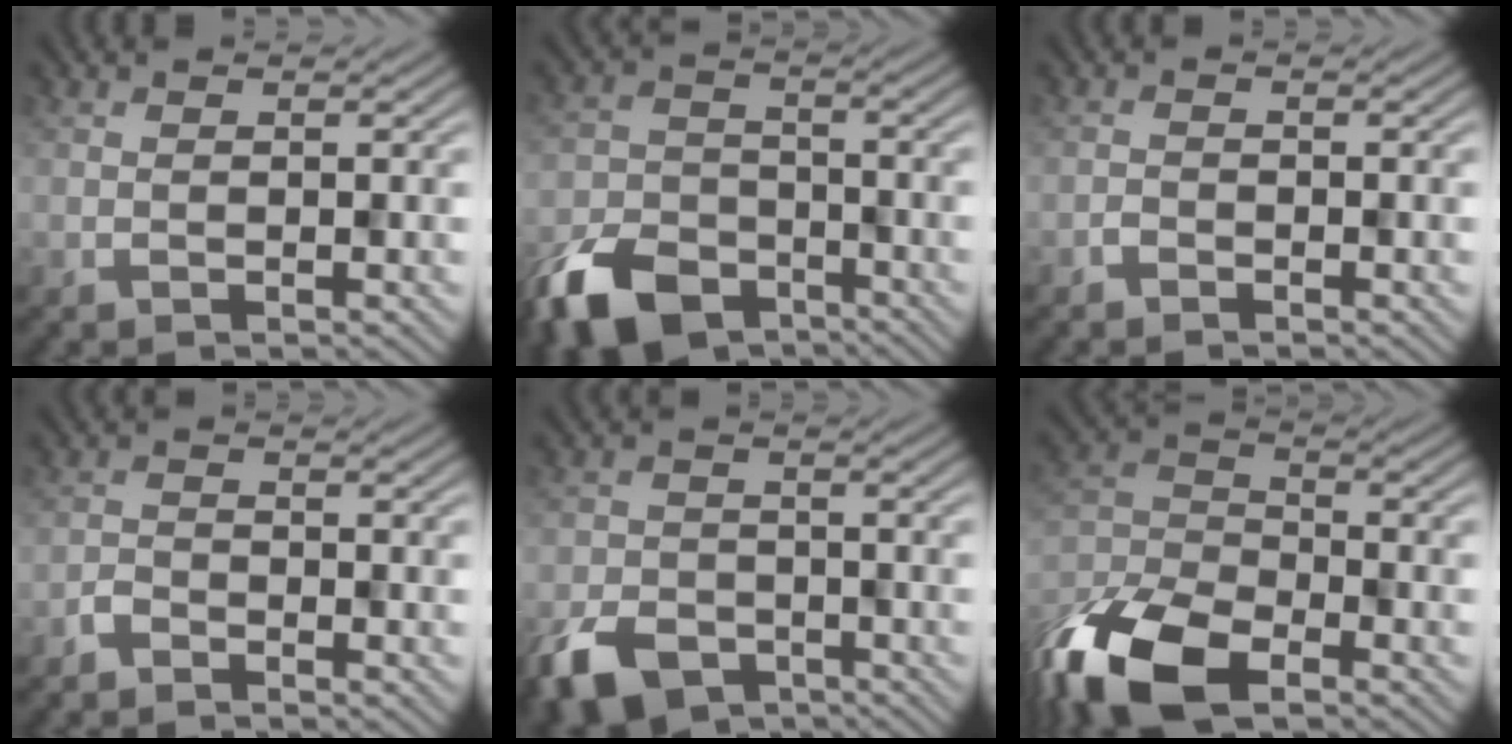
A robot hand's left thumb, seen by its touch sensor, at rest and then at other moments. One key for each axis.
{"total": 9.2, "fx": -8.0, "fy": 3.9, "fz": 2.5, "tx": -0.056, "ty": -0.016, "tz": -0.129}
{"total": 2.1, "fx": -1.8, "fy": -0.3, "fz": -1.0, "tx": 0.008, "ty": -0.001, "tz": -0.014}
{"total": 2.9, "fx": -2.6, "fy": -0.1, "fz": -1.1, "tx": 0.010, "ty": -0.003, "tz": -0.032}
{"total": 6.5, "fx": -5.4, "fy": 3.2, "fz": 1.5, "tx": -0.045, "ty": -0.016, "tz": -0.075}
{"total": 12.2, "fx": -9.9, "fy": 4.5, "fz": 5.7, "tx": -0.138, "ty": -0.022, "tz": -0.175}